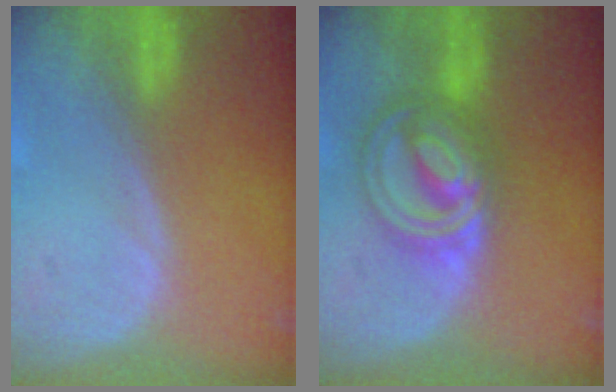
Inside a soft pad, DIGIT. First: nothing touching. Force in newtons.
{"total": 8.0, "press": 8.0, "slide": 0.5}